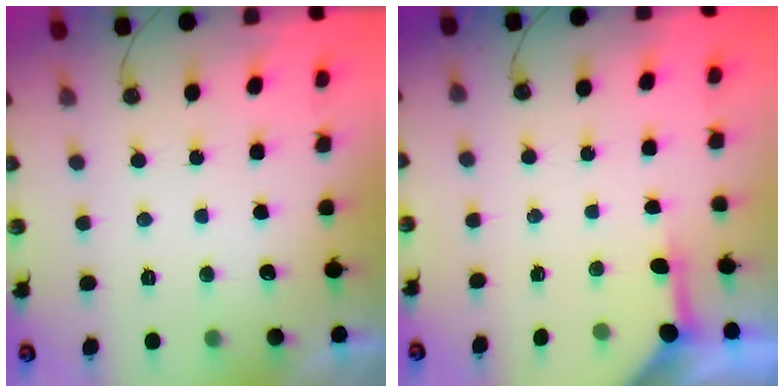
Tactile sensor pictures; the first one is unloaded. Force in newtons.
{"total": 3.8, "press": 3.8, "slide": 0.5}